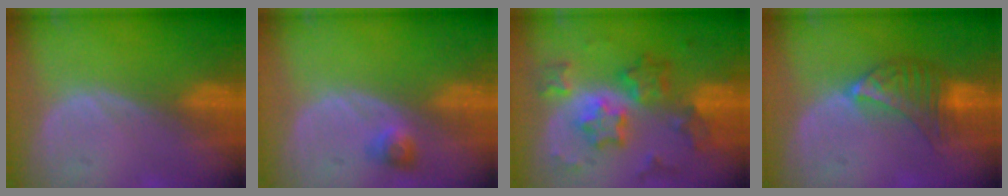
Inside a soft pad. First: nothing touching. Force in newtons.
{"total": 2.2, "press": 2.1, "slide": 0.8}
{"total": 8.9, "press": 8.9, "slide": 0.8}
{"total": 6.8, "press": 6.1, "slide": 2.9}